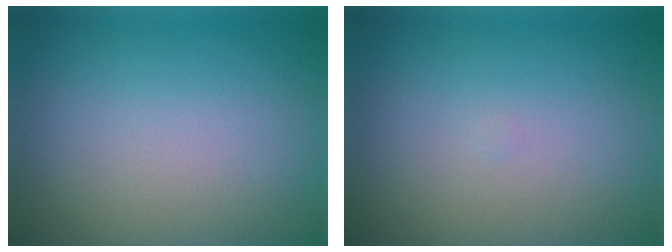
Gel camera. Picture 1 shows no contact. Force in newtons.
{"total": 0.0}